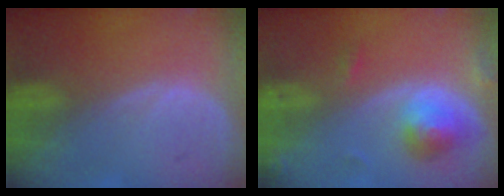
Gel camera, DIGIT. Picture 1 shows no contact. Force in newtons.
{"total": 5.0, "press": 4.9, "slide": 1.0}